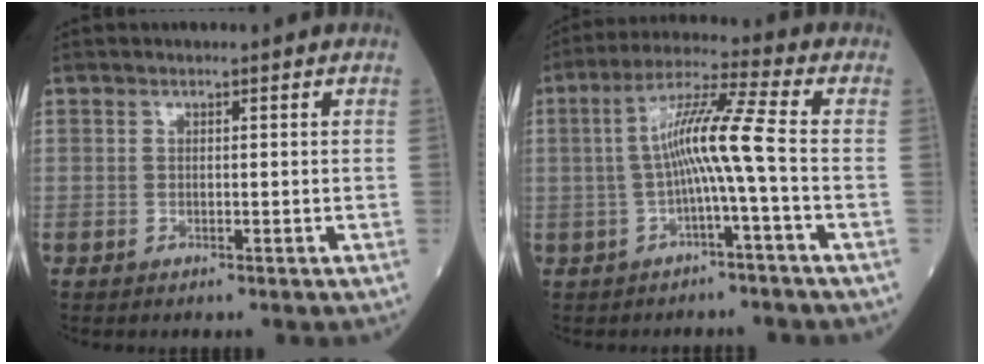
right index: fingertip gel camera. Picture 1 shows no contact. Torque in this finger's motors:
{"motor_torque": [1.45, -0.14, 0.71, 0.20]}